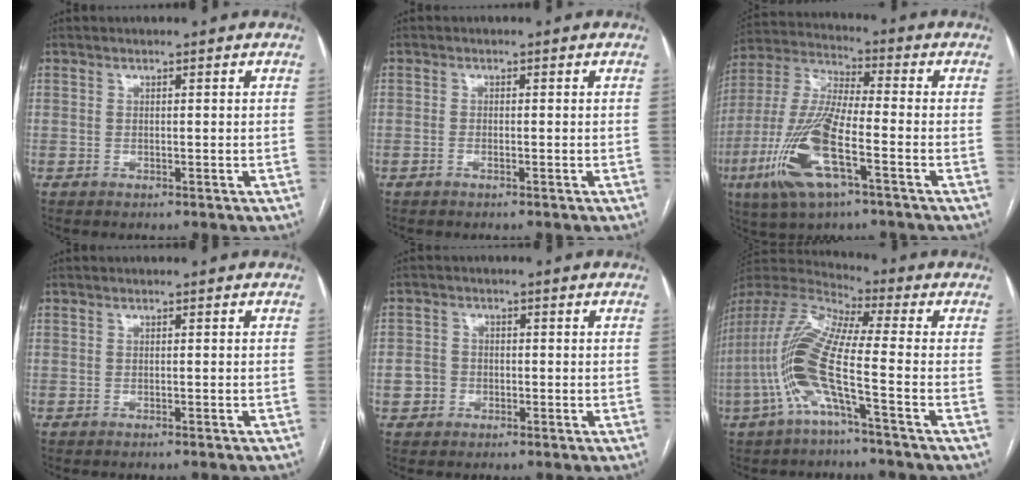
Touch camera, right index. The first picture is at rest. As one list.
[{"total": 0.7, "force": [-0.5, 0.2, 0.5], "torque": [-0.010, 0.001, -0.008]}, {"total": 15.7, "force": [-6.3, 3.2, 14.1], "torque": [-0.311, -0.014, -0.117]}, {"total": 2.7, "force": [-2.6, 0.2, 0.9], "torque": [-0.012, 0.000, -0.032]}, {"total": 3.2, "force": [-1.2, 2.9, 0.9], "torque": [-0.017, 0.016, -0.021]}, {"total": 14.4, "force": [-4.4, 1.0, 13.7], "torque": [-0.300, 0.009, -0.094]}]